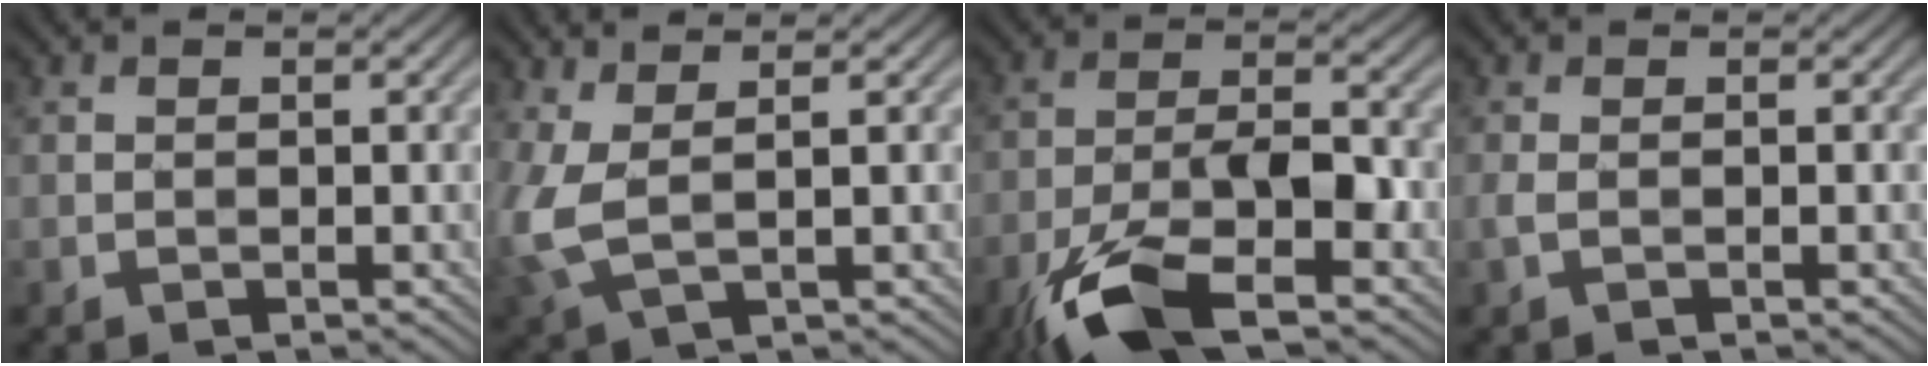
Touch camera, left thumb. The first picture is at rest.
{"total": 5.0, "force": [1.1, 1.8, 4.6], "torque": [-0.123, 0.005, 0.018]}
{"total": 11.8, "force": [-6.8, 3.8, 8.9], "torque": [-0.178, -0.010, -0.134]}
{"total": 1.0, "force": [-0.2, 0.1, 1.0], "torque": [-0.026, 0.002, -0.007]}